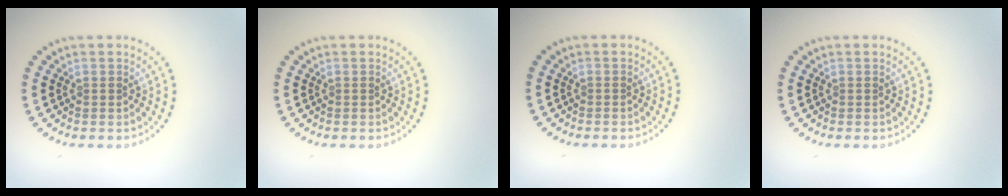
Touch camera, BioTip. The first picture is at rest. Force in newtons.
{"total": 0.0}
{"total": 0.0}
{"total": 0.0}